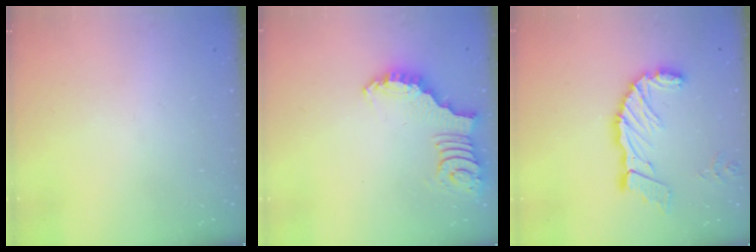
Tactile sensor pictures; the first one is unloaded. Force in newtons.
{"total": 2.7, "press": 2.7, "slide": 0.5}
{"total": 15.1, "press": 15.0, "slide": 1.6}